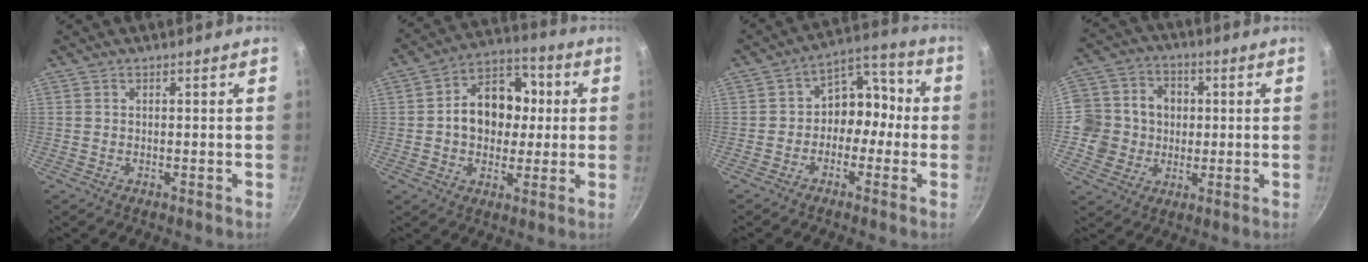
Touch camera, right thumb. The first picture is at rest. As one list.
[{"total": 14.1, "force": [0.9, 10.3, 9.5], "torque": [-0.104, 0.025, 0.007]}, {"total": 9.7, "force": [-1.1, 7.0, 6.7], "torque": [-0.050, 0.047, -0.036]}, {"total": 13.6, "force": [0.1, 12.6, 5.0], "torque": [-0.064, 0.030, 0.008]}]